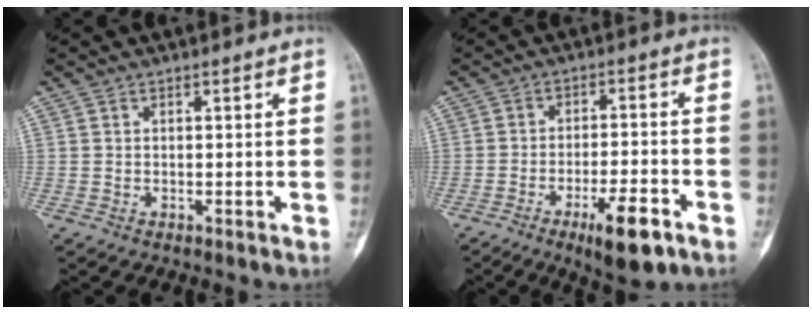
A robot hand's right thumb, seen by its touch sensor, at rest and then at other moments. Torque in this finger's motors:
{"motor_torque": [1.43, 0.89, 1.01, -1.09, 0.22]}